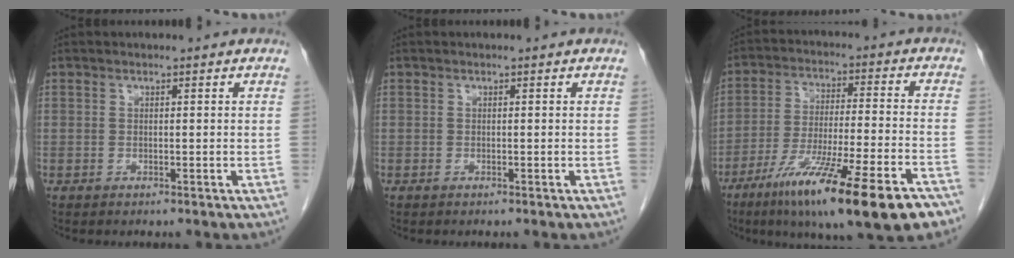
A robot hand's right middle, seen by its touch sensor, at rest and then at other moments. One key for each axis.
{"total": 0.0}
{"total": 21.4, "fx": -13.4, "fy": 1.9, "fz": 16.5, "tx": -0.219, "ty": -0.045, "tz": -0.217}